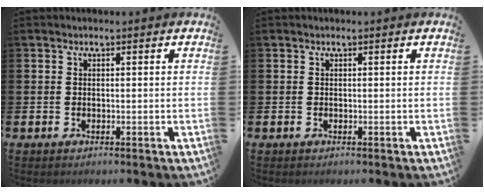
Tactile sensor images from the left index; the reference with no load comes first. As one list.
[{"total": 0.0}]